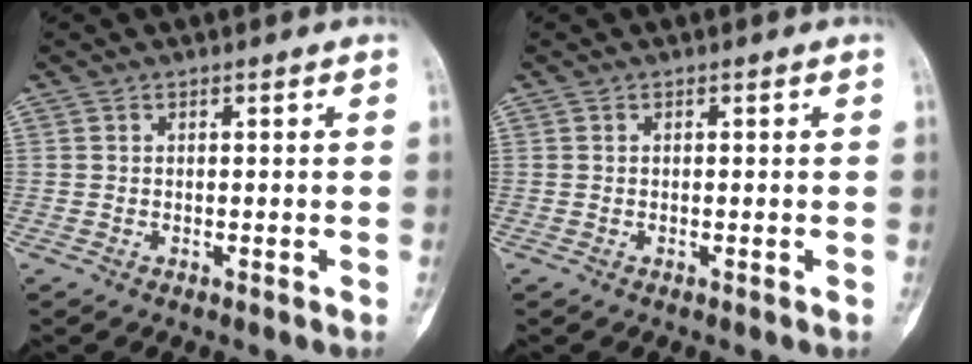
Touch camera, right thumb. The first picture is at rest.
{"total": 0.0}